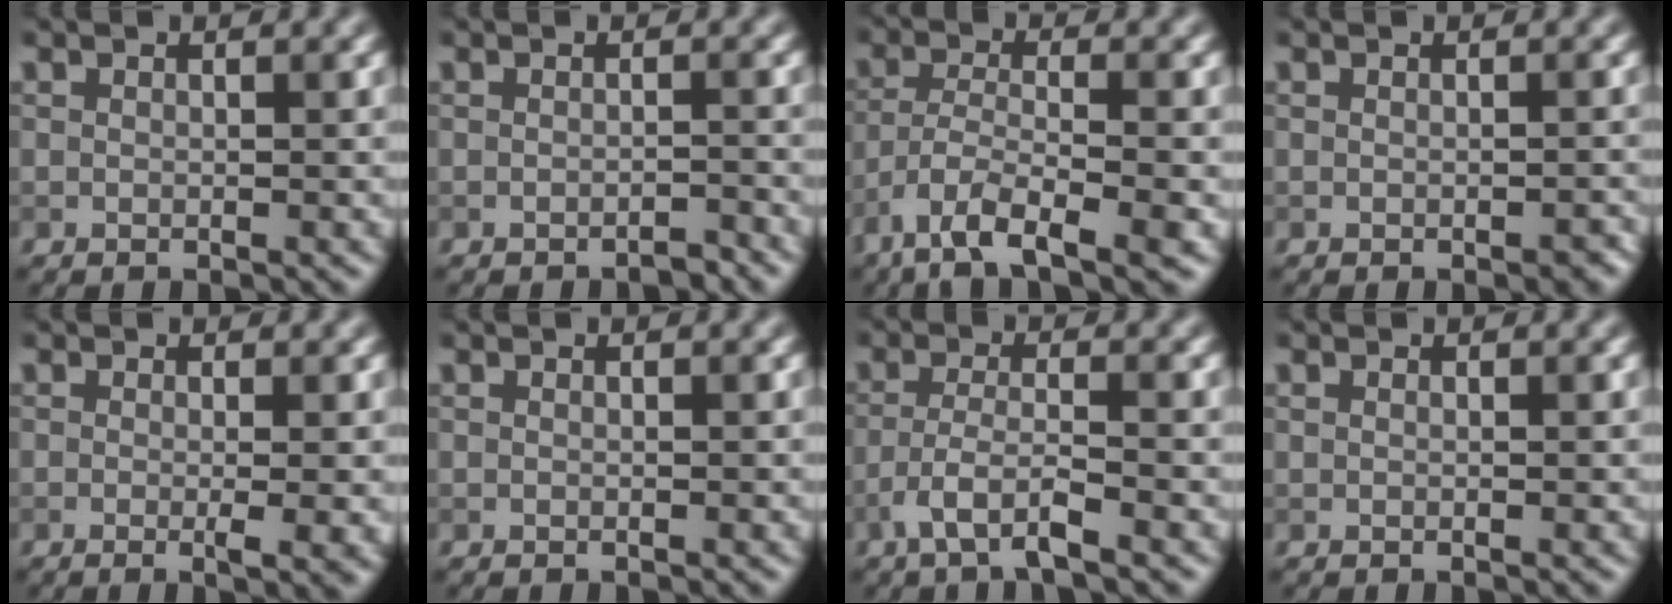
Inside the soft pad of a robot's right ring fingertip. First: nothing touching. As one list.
[{"total": 1.3, "force": [-1.2, 0.1, 0.4], "torque": [0.000, 0.004, -0.021]}, {"total": 7.1, "force": [-4.4, 2.1, 5.1], "torque": [-0.095, -0.005, -0.086]}, {"total": 0.8, "force": [-0.5, 0.3, 0.6], "torque": [-0.008, 0.000, -0.005]}, {"total": 3.1, "force": [-0.2, 0.9, 3.0], "torque": [-0.032, 0.000, -0.007]}, {"total": 0.0}, {"total": 3.3, "force": [-2.0, 0.6, 2.5], "torque": [-0.052, 0.003, -0.046]}, {"total": 0.0}]